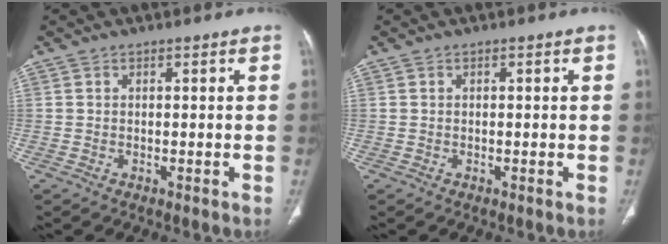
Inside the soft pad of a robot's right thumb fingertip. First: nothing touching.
{"total": 0.0}